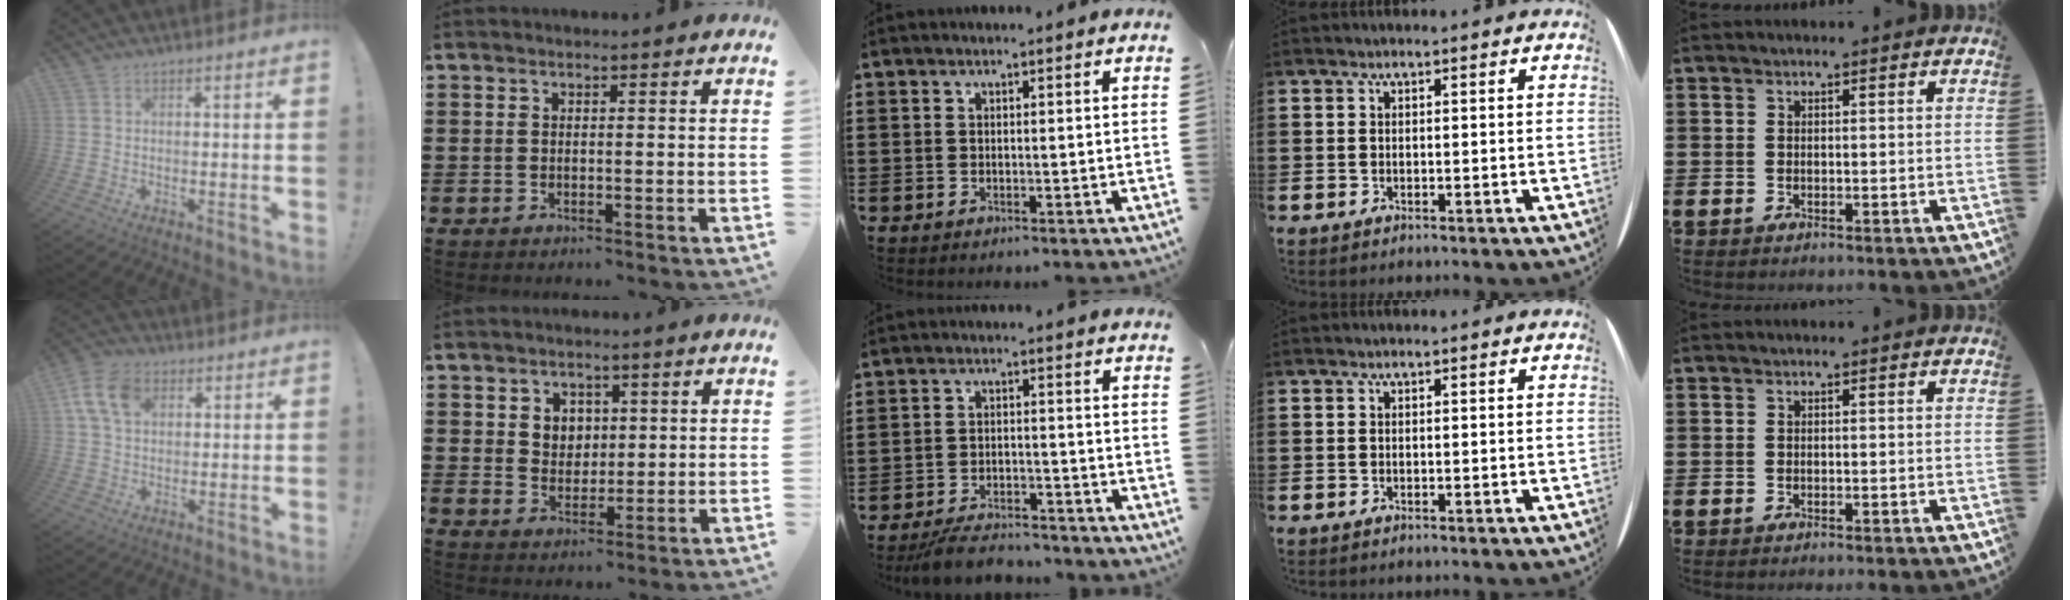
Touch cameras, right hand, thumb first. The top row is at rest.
{"thumb": {"total": 10.4, "force": [3.4, 7.0, 6.9], "torque": [-0.130, 0.013, 0.069]}, "index": {"total": 3.6, "force": [1.5, 3.2, 0.8], "torque": [-0.022, 0.009, 0.024]}, "middle": {"total": 4.4, "force": [-4.3, 0.5, 0.8], "torque": [-0.023, 0.001, -0.087]}}